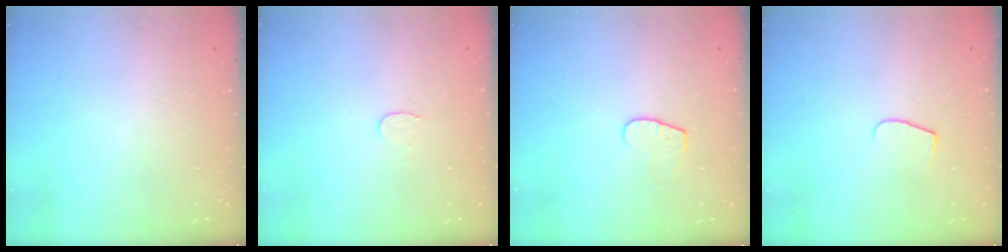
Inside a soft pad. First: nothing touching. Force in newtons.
{"total": 3.5, "press": 3.5, "slide": 0.4}
{"total": 7.3, "press": 7.3, "slide": 0.5}
{"total": 5.5, "press": 5.5, "slide": 0.5}